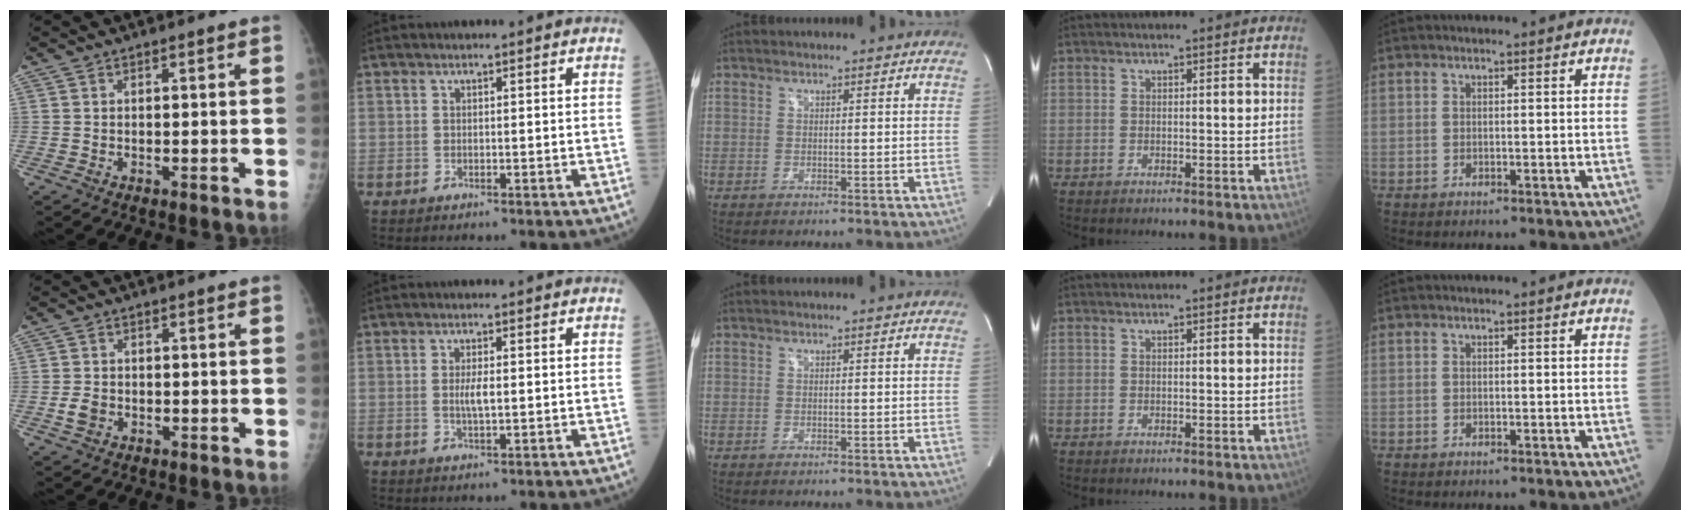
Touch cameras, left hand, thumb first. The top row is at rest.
{"thumb": {"total": 2.7, "force": [-0.7, 2.1, 1.5], "torque": [-0.023, 0.002, -0.012]}, "index": {"total": 2.4, "force": [0.0, 0.4, 2.4], "torque": [-0.051, -0.002, 0.002]}}